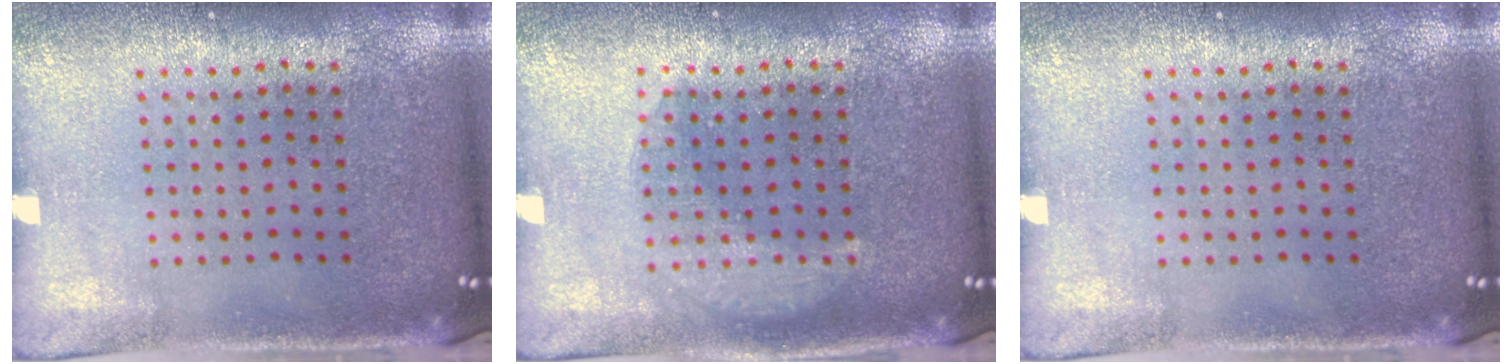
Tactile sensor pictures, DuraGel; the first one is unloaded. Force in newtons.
{"total": 1.8, "press": 1.8, "slide": 0.2}
{"total": 0.0}